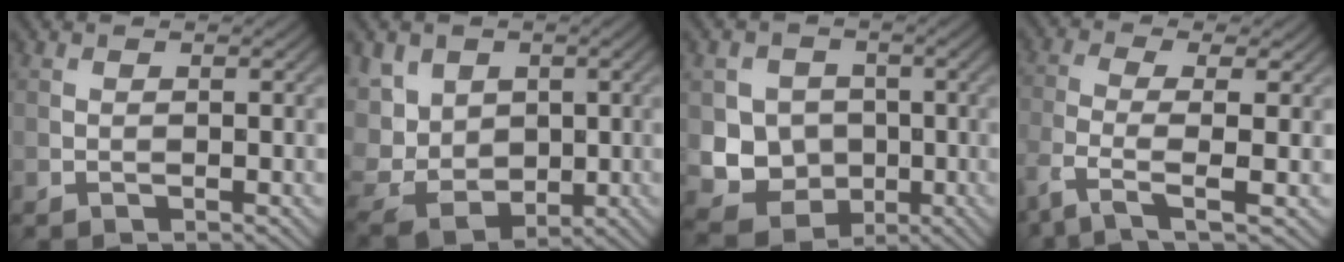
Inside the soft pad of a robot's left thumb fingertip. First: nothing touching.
{"total": 8.0, "force": [0.7, 6.4, 4.9], "torque": [-0.152, -0.007, 0.021]}
{"total": 7.1, "force": [-0.9, 6.3, 2.9], "torque": [-0.067, -0.021, -0.031]}
{"total": 6.2, "force": [-3.2, 1.5, 5.0], "torque": [-0.112, -0.002, -0.075]}